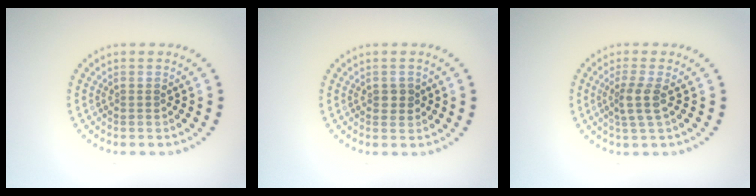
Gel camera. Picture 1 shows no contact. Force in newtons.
{"total": 1.2, "press": 1.2, "slide": 0.2}
{"total": 2.2, "press": 1.8, "slide": 1.3}